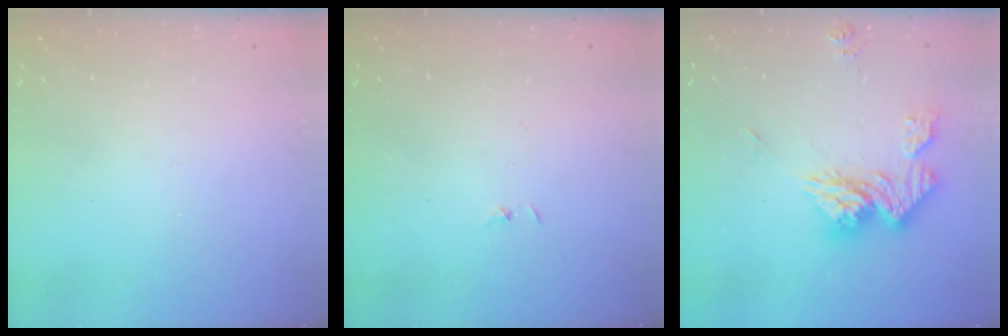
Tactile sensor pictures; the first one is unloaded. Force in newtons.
{"total": 0.7, "press": 0.7, "slide": 0.1}
{"total": 14.8, "press": 14.7, "slide": 1.6}